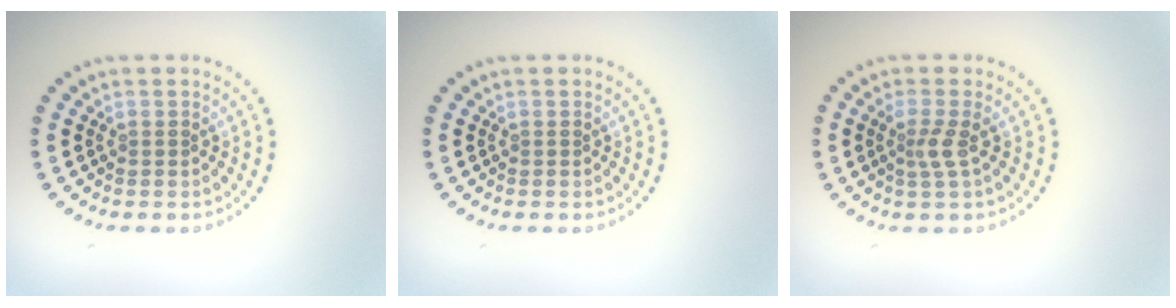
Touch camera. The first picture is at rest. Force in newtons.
{"total": 0.0}
{"total": 1.8, "press": 1.4, "slide": 1.2}